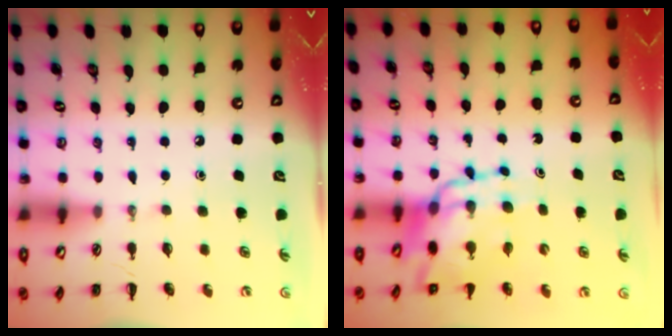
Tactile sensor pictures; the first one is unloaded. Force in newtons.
{"total": 12.1, "press": 11.7, "slide": 3.2}